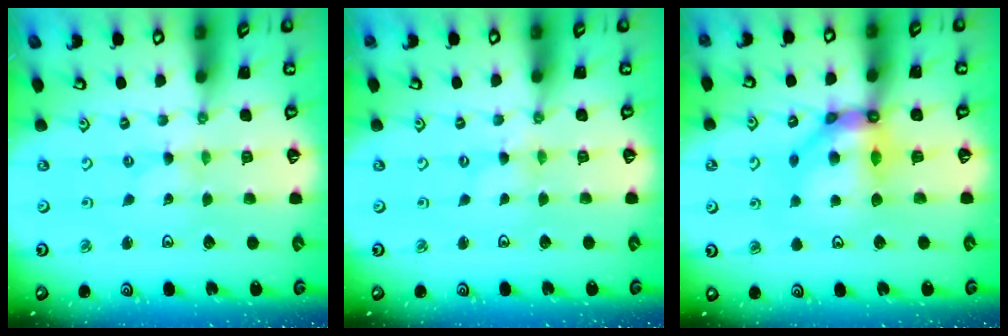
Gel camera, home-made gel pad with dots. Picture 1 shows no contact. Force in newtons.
{"total": 0.0}
{"total": 11.1, "press": 10.9, "slide": 1.8}